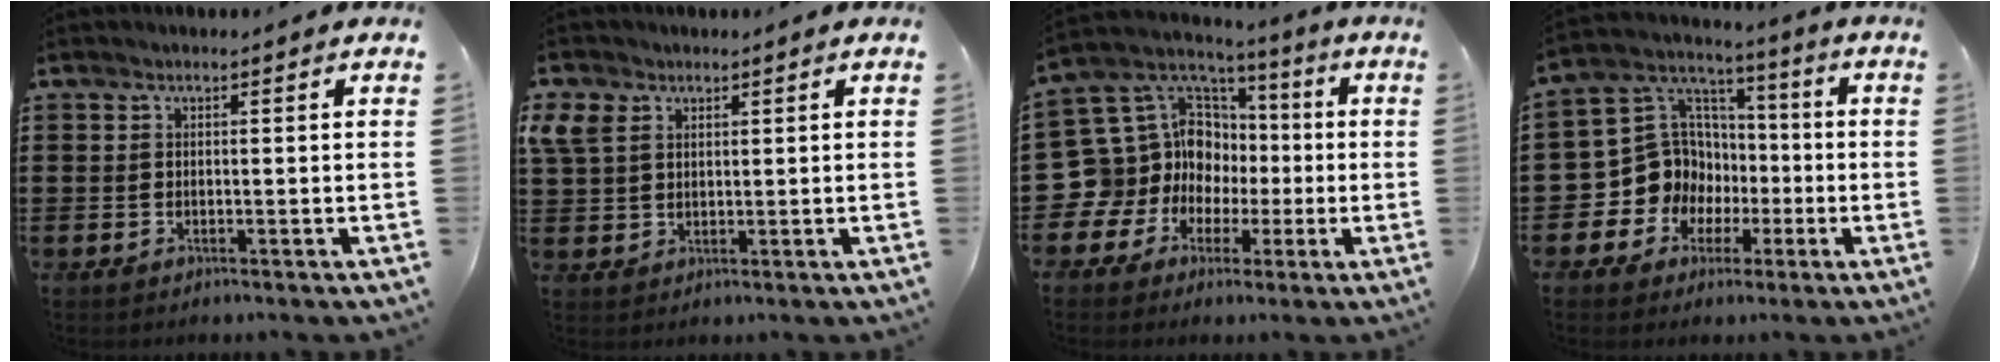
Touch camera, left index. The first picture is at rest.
{"total": 4.1, "force": [2.0, 3.1, 1.7], "torque": [-0.048, 0.012, 0.037]}
{"total": 13.5, "force": [-0.7, 12.9, 3.8], "torque": [-0.140, -0.025, 0.013]}
{"total": 11.1, "force": [-1.6, 10.6, 2.7], "torque": [-0.104, -0.005, -0.020]}